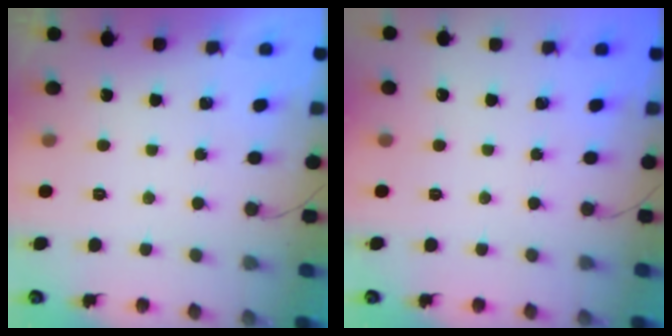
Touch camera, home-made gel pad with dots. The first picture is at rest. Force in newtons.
{"total": 0.0}